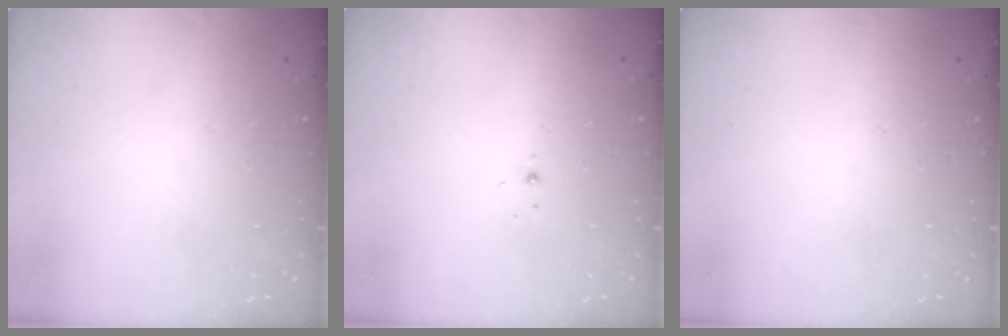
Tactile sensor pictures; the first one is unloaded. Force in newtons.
{"total": 3.0, "press": 2.9, "slide": 0.8}
{"total": 0.0}